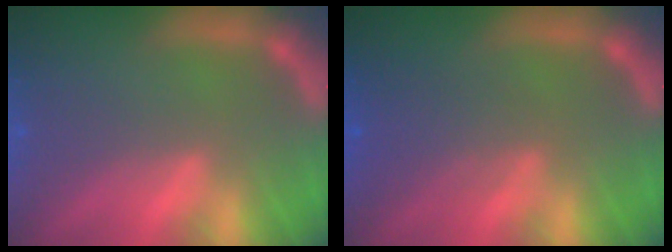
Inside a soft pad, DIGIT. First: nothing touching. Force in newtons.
{"total": 3.6}